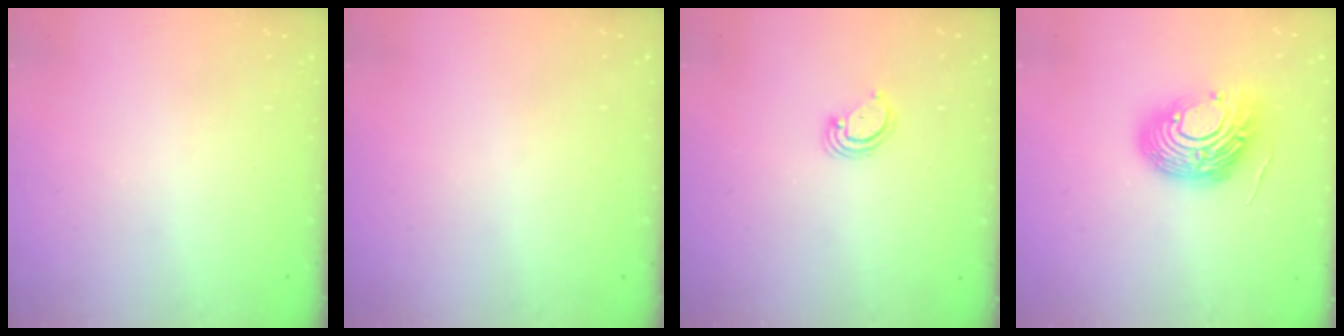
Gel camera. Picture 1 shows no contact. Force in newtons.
{"total": 0.0}
{"total": 3.2, "press": 3.2, "slide": 0.4}
{"total": 14.4, "press": 14.3, "slide": 2.2}